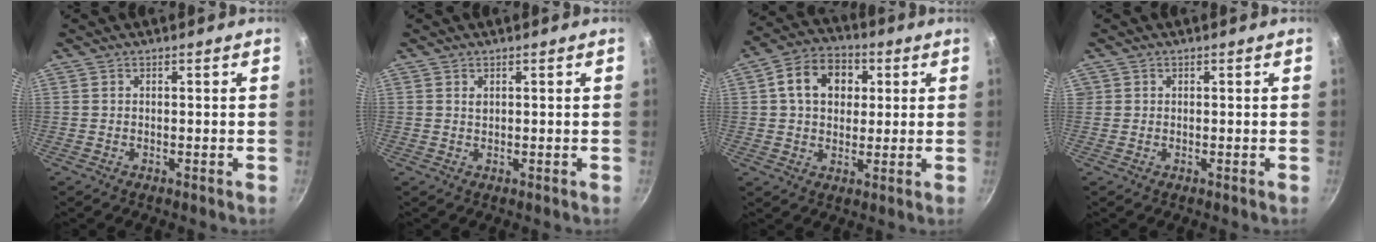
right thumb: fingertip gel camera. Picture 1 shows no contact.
{"total": 0.8, "force": [0.4, 0.5, 0.5], "torque": [-0.009, 0.001, 0.008]}
{"total": 11.3, "force": [2.8, 8.6, 6.8], "torque": [-0.090, 0.014, 0.033]}
{"total": 0.7, "force": [0.2, 0.7, 0.1], "torque": [0.010, 0.004, 0.002]}